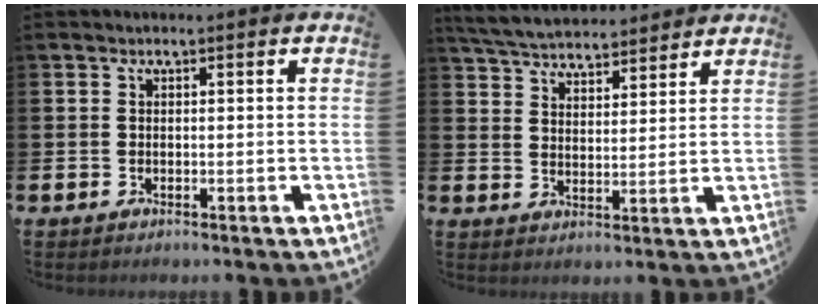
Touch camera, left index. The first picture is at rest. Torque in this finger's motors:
{"motor_torque": [0.92, -0.60, 0.81, 0.06]}